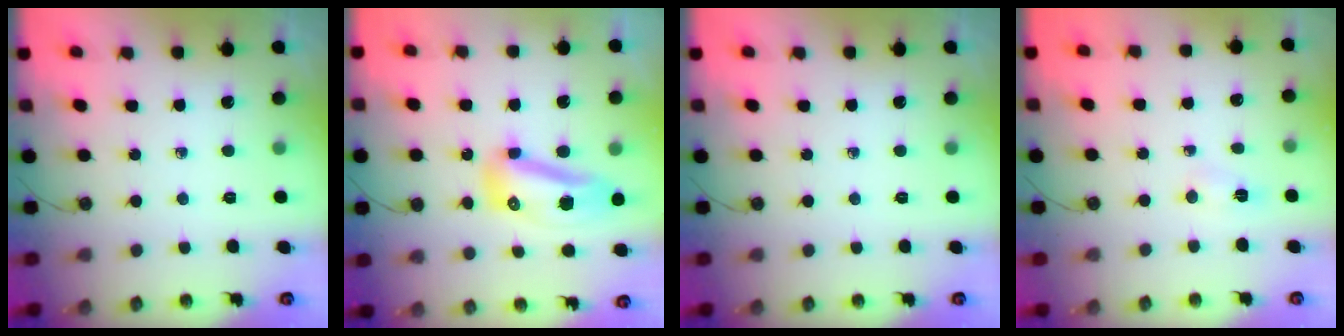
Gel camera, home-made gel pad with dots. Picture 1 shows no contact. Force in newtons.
{"total": 10.6, "press": 10.6, "slide": 0.8}
{"total": 0.0}
{"total": 2.9, "press": 2.9, "slide": 0.4}